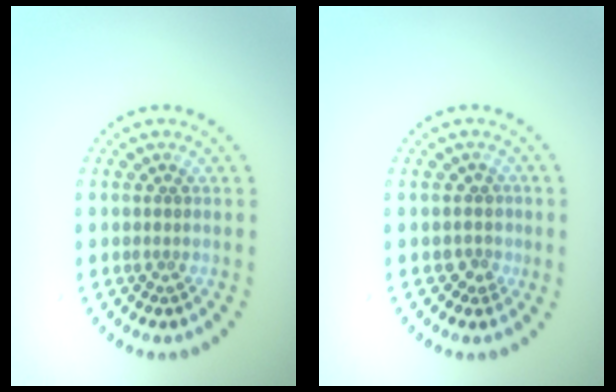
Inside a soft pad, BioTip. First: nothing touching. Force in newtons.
{"total": 1.6, "press": 1.2, "slide": 1.0}